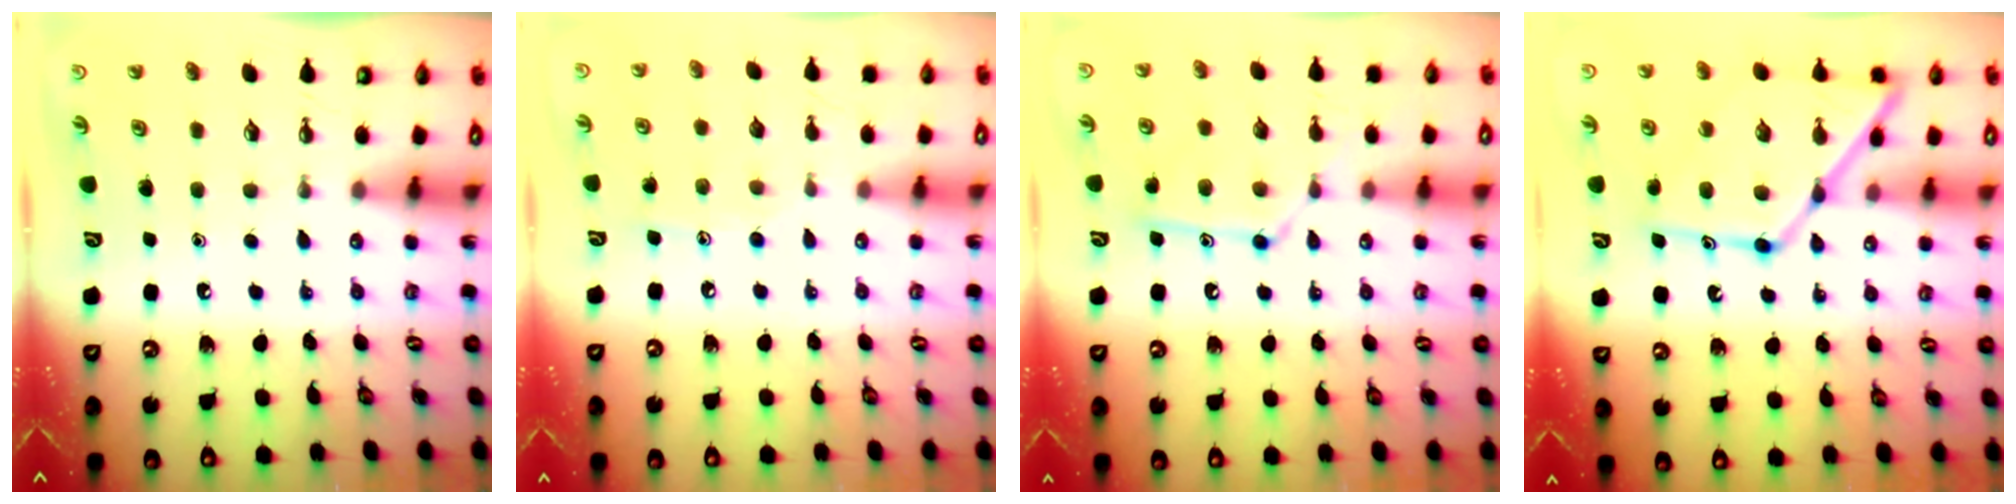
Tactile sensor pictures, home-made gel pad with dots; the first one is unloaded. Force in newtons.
{"total": 6.3, "press": 6.3, "slide": 0.3}
{"total": 12.6, "press": 12.6, "slide": 0.7}
{"total": 15.4, "press": 15.3, "slide": 1.3}